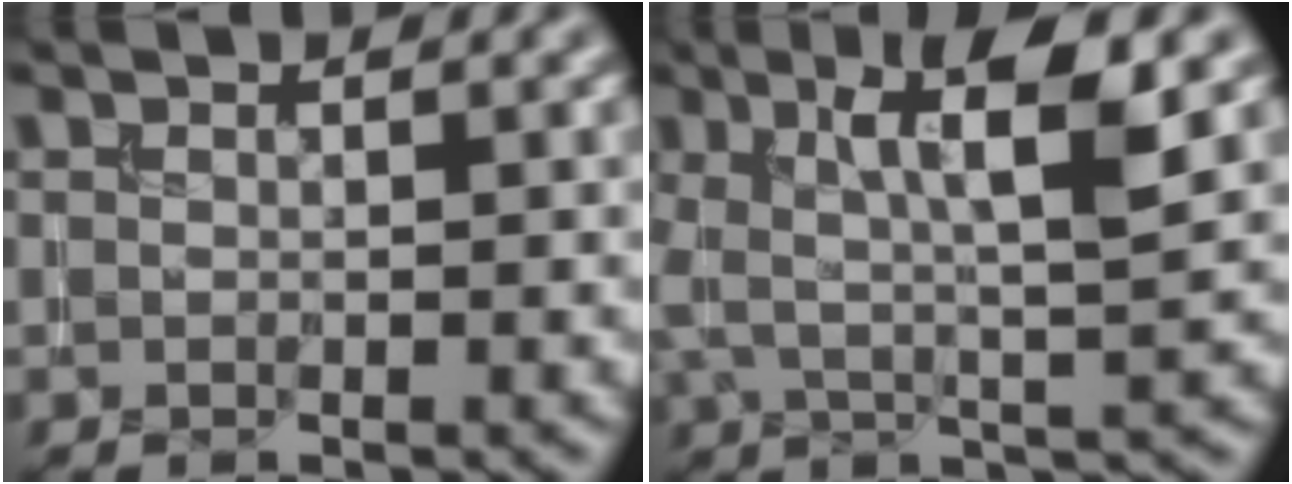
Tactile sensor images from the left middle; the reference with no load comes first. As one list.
[{"total": 7.3, "force": [2.0, 1.7, 6.8], "torque": [-0.123, 0.007, 0.032]}]